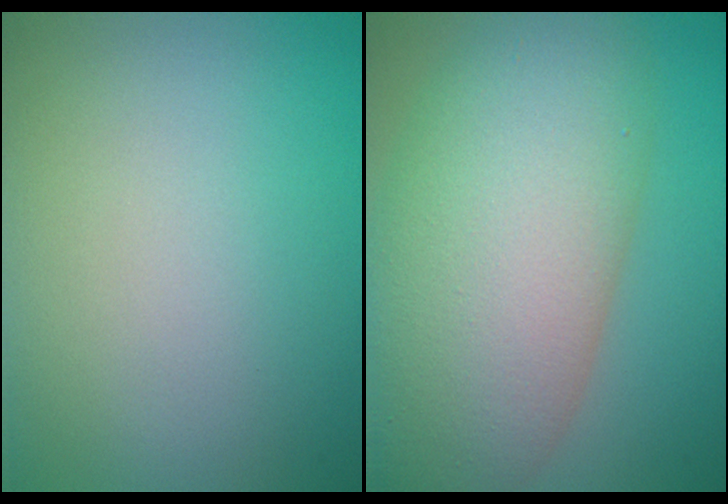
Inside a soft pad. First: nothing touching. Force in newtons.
{"total": 12.1, "press": 12.1, "slide": 0.6}